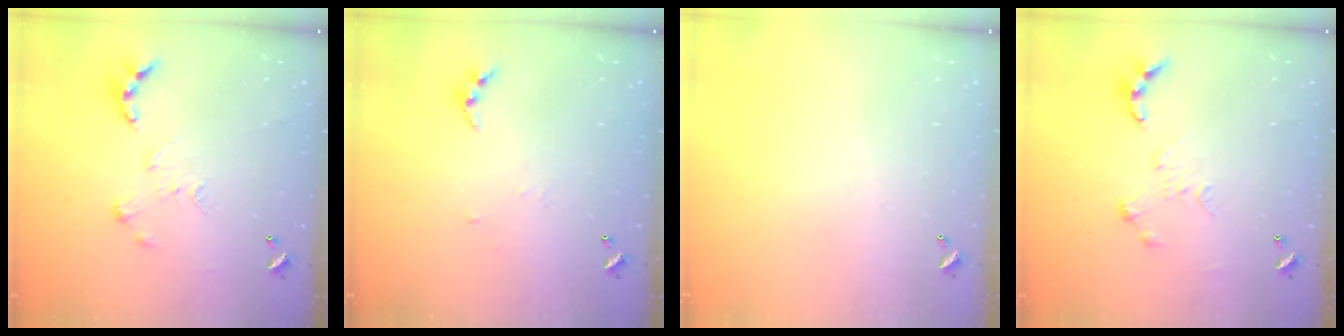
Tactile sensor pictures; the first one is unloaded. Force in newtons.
{"total": 4.7, "press": 4.7, "slide": 0.4}
{"total": 0.0}
{"total": 0.0}